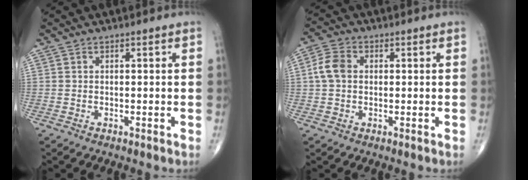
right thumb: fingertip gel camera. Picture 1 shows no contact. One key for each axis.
{"total": 5.3, "fx": 0.5, "fy": 4.0, "fz": 3.5, "tx": -0.070, "ty": 0.013, "tz": 0.004}